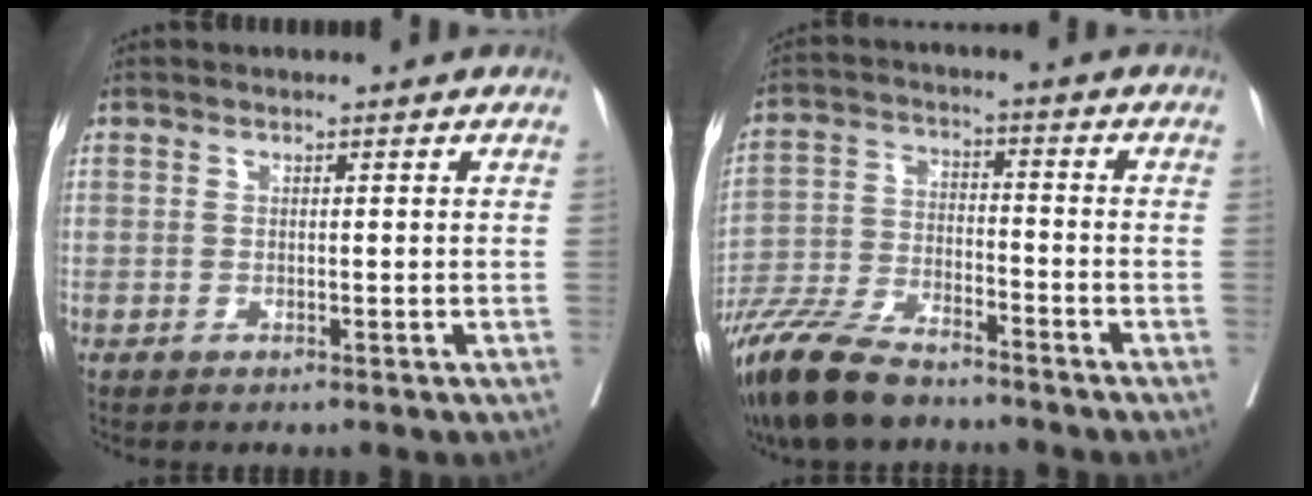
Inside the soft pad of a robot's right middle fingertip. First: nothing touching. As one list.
[{"total": 14.8, "force": [-12.2, 3.7, 7.6], "torque": [-0.158, -0.036, -0.221]}]